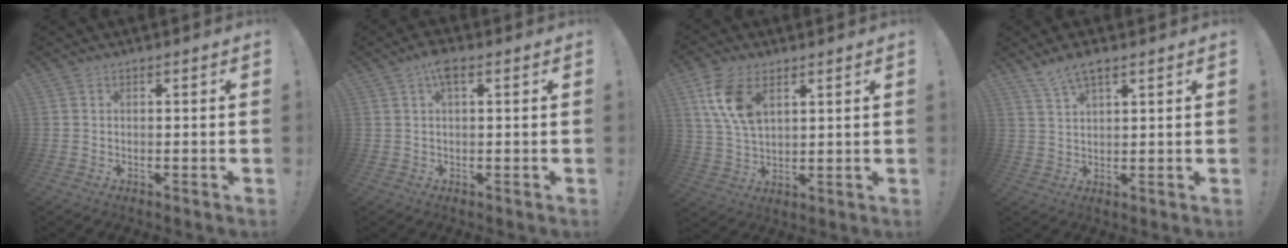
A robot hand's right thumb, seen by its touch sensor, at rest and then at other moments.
{"total": 4.2, "force": [2.0, 1.5, 3.3], "torque": [-0.054, -0.002, 0.031]}
{"total": 11.0, "force": [5.4, 6.2, 7.4], "torque": [-0.149, -0.011, 0.102]}
{"total": 6.0, "force": [4.4, 1.8, 3.8], "torque": [-0.066, -0.019, 0.080]}